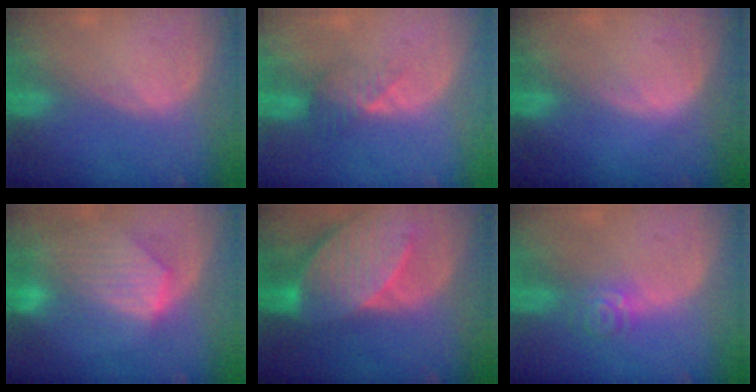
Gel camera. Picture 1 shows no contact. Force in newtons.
{"total": 3.5, "press": 3.1, "slide": 1.7}
{"total": 0.6, "press": 0.6, "slide": 0.1}
{"total": 9.3, "press": 8.2, "slide": 4.3}
{"total": 10.4, "press": 9.1, "slide": 5.0}
{"total": 3.6, "press": 3.4, "slide": 1.2}